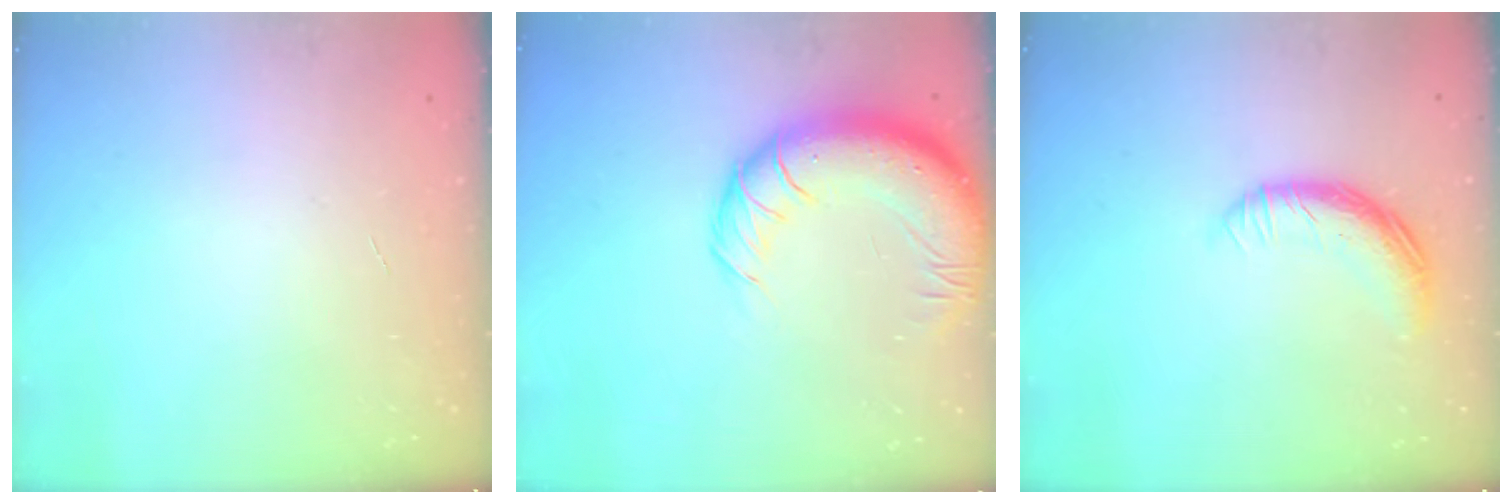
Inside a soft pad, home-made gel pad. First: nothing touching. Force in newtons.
{"total": 19.0, "press": 18.5, "slide": 4.4}
{"total": 10.7, "press": 10.7, "slide": 0.5}